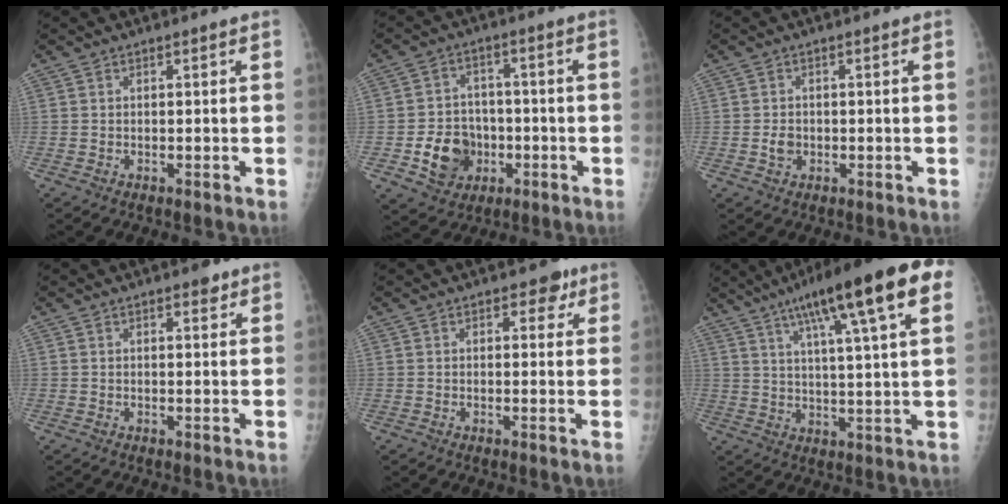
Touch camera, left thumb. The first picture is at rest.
{"total": 10.0, "force": [-3.2, 8.2, 4.6], "torque": [-0.042, 0.018, -0.049]}
{"total": 2.2, "force": [-0.7, 1.8, 1.0], "torque": [-0.011, 0.005, -0.012]}
{"total": 2.0, "force": [1.2, 1.0, 1.3], "torque": [-0.007, -0.004, 0.014]}
{"total": 3.5, "force": [1.8, 2.3, 1.9], "torque": [0.005, -0.004, 0.017]}
{"total": 20.2, "force": [9.9, 3.3, 17.3], "torque": [-0.254, 0.005, 0.145]}